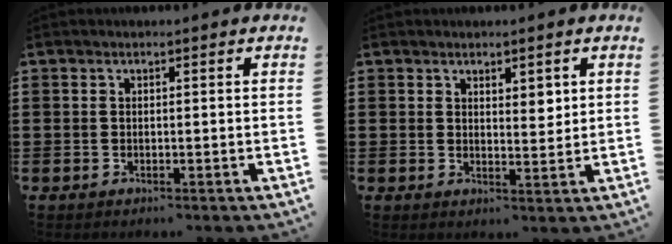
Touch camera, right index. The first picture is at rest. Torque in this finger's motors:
{"motor_torque": [0.00, 0.17, 0.22, 0.02]}